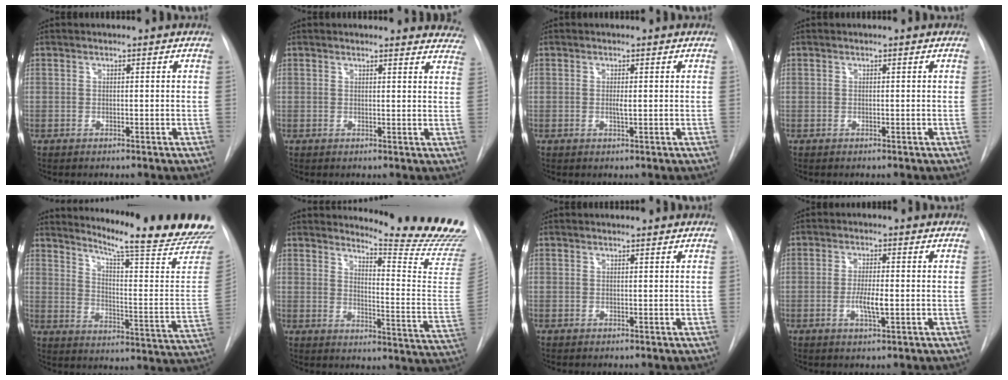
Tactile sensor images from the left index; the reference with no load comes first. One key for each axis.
{"total": 13.6, "fx": 13.1, "fy": 3.1, "fz": 1.9, "tx": 0.010, "ty": -0.044, "tz": 0.115}
{"total": 0.9, "fx": 0.1, "fy": 0.0, "fz": 0.9, "tx": -0.021, "ty": -0.003, "tz": 0.002}
{"total": 0.0}
{"total": 24.0, "fx": 21.5, "fy": -0.5, "fz": 10.5, "tx": -0.161, "ty": -0.123, "tz": 0.269}
{"total": 19.2, "fx": 18.5, "fy": -0.9, "fz": 5.1, "tx": -0.079, "ty": -0.167, "tz": 0.211}
{"total": 1.9, "fx": 1.8, "fy": 0.1, "fz": 0.3, "tx": -0.009, "ty": 0.011, "tz": 0.025}
{"total": 3.6, "fx": -0.7, "fy": 0.5, "fz": 3.4, "tx": -0.068, "ty": -0.006, "tz": -0.012}